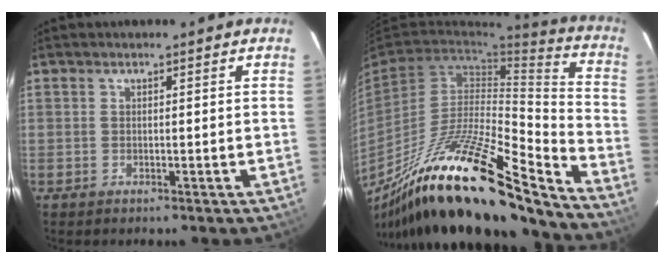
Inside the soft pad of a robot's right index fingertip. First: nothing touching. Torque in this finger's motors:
{"motor_torque": [1.15, -0.99, 1.05, 0.21]}